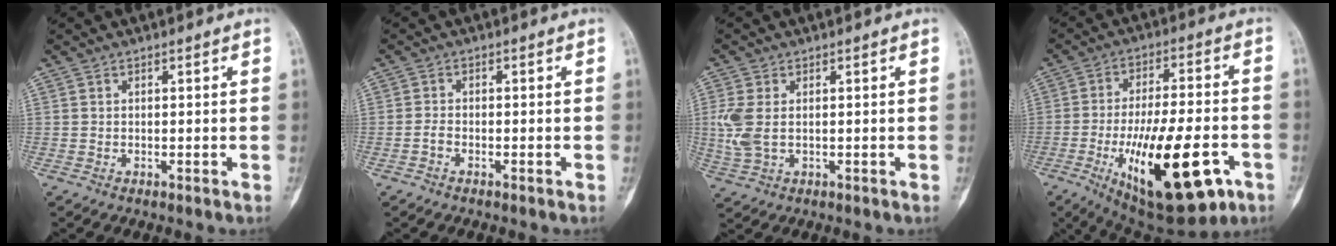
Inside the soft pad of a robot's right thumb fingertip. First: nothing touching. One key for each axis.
{"total": 1.5, "fx": -0.8, "fy": 0.8, "fz": 0.9, "tx": -0.018, "ty": 0.008, "tz": -0.019}
{"total": 5.7, "fx": 0.4, "fy": 3.4, "fz": 4.5, "tx": -0.128, "ty": 0.001, "tz": 0.013}
{"total": 23.7, "fx": -8.5, "fy": 8.9, "fz": 20.2, "tx": -0.318, "ty": 0.012, "tz": -0.114}